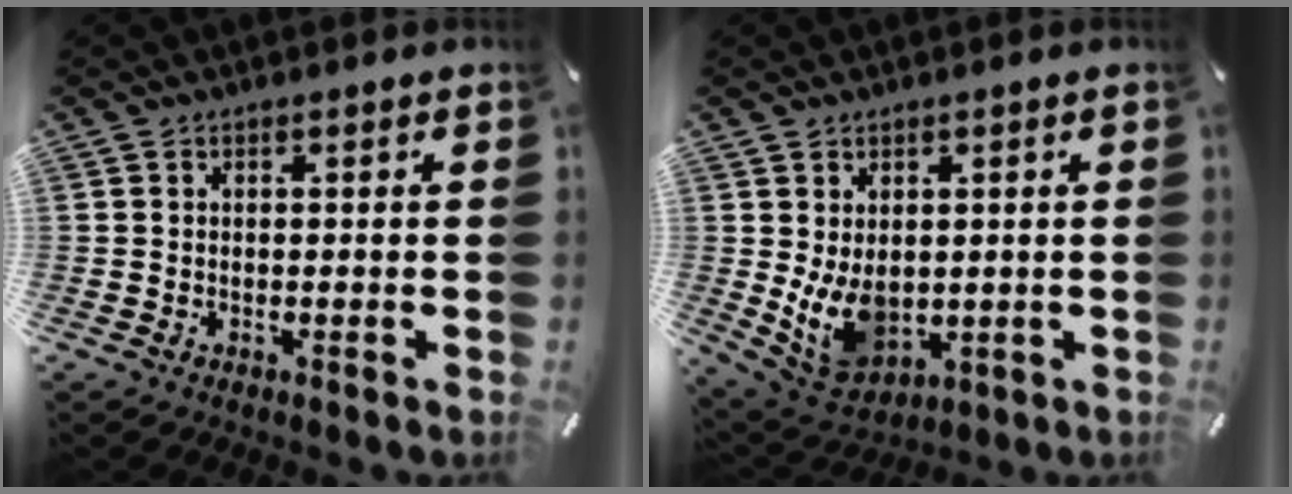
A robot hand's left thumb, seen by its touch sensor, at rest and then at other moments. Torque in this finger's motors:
{"motor_torque": [1.29, 2.42, 0.86, -0.13, 0.42]}